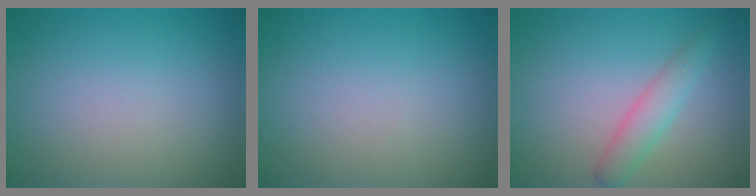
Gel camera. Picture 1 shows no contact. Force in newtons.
{"total": 0.0}
{"total": 1.7, "press": 1.7, "slide": 0.1}